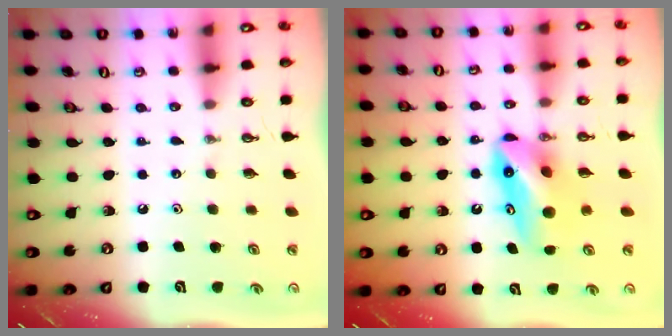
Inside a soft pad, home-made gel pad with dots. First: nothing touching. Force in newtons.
{"total": 11.2, "press": 8.9, "slide": 6.8}